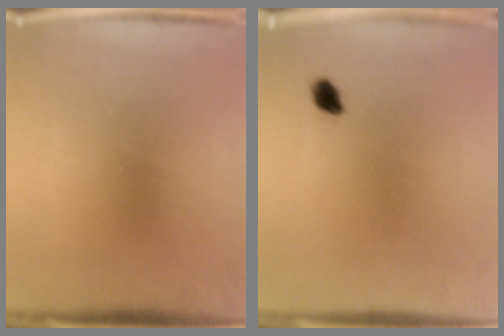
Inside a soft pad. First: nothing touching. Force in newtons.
{"total": 1.9}